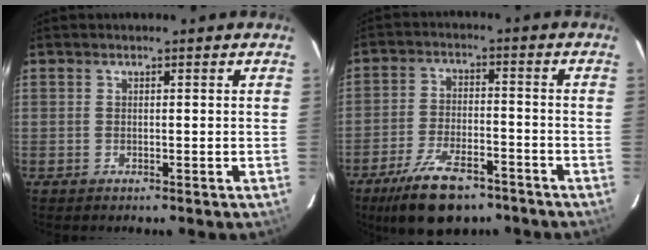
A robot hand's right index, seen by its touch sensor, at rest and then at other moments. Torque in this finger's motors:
{"motor_torque": [1.22, -0.92, 0.47, 0.09]}